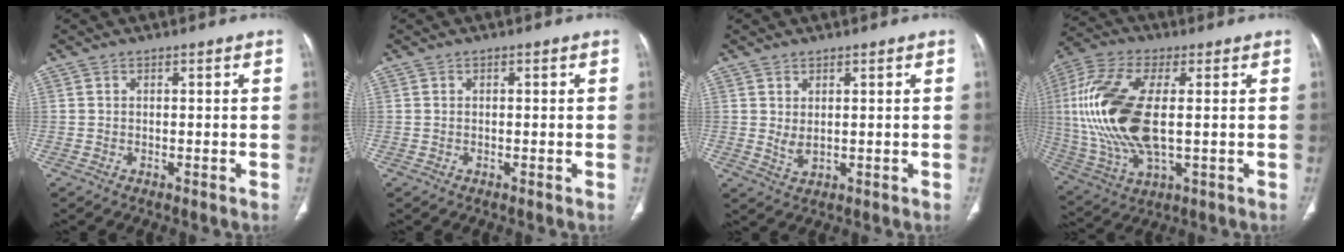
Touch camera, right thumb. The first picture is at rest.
{"total": 0.0}
{"total": 2.4, "force": [0.6, 1.2, 2.0], "torque": [-0.037, -0.010, 0.019]}
{"total": 20.2, "force": [1.2, 9.1, 18.0], "torque": [-0.405, -0.004, 0.027]}